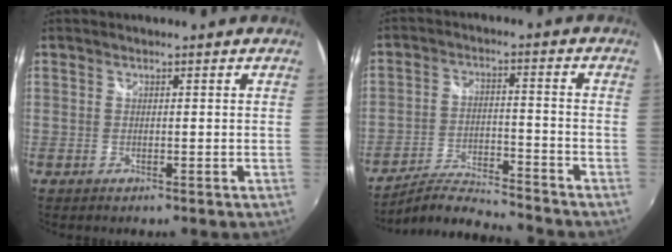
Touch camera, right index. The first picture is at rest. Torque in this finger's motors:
{"motor_torque": [-0.71, -0.10, -0.61, -0.04]}